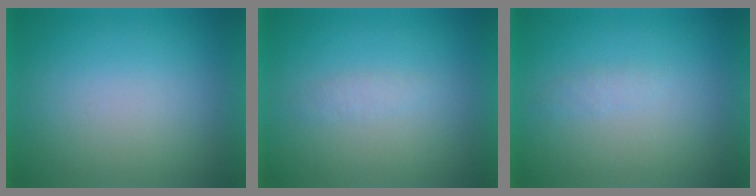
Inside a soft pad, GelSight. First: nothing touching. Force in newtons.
{"total": 1.3}
{"total": 1.2}